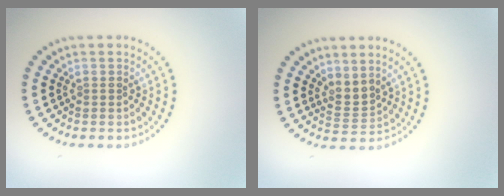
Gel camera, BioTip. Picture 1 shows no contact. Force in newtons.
{"total": 2.0, "press": 1.4, "slide": 1.4}